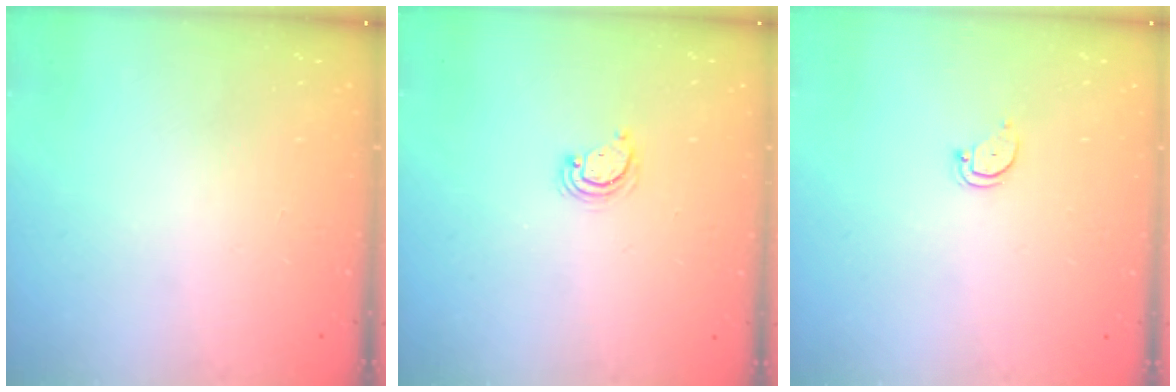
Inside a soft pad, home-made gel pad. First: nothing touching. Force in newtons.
{"total": 3.2, "press": 3.2, "slide": 0.3}
{"total": 2.3, "press": 2.3, "slide": 0.2}